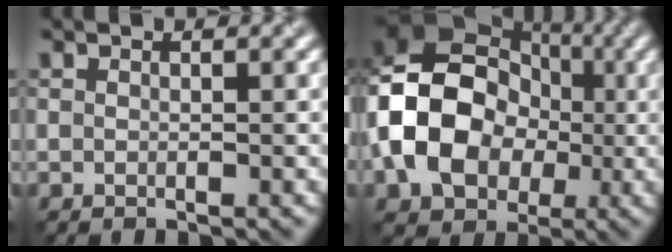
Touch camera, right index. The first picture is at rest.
{"total": 13.2, "force": [-1.9, 10.1, 8.2], "torque": [-0.152, 0.007, -0.058]}